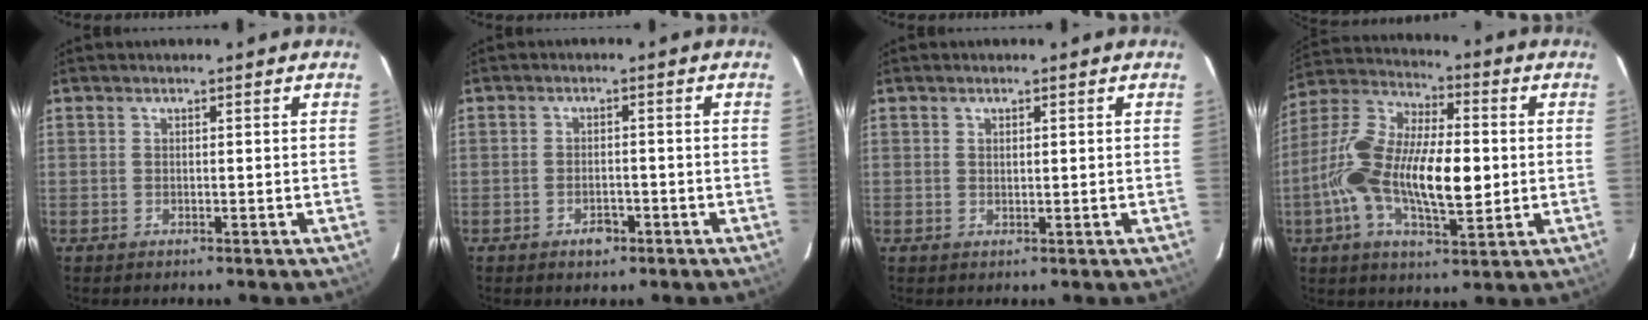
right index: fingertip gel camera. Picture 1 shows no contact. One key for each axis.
{"total": 3.1, "fx": -1.8, "fy": 2.0, "fz": 1.5, "tx": -0.030, "ty": 0.003, "tz": -0.024}
{"total": 0.9, "fx": 0.5, "fy": 0.5, "fz": 0.5, "tx": -0.008, "ty": 0.002, "tz": 0.009}
{"total": 18.8, "fx": -2.1, "fy": 7.5, "fz": 17.1, "tx": -0.333, "ty": 0.004, "tz": -0.045}